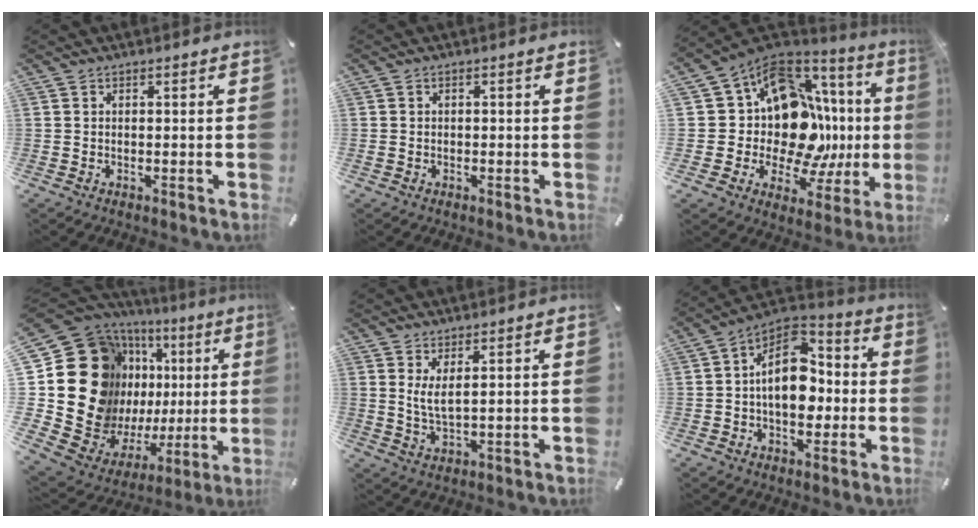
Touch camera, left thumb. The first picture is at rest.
{"total": 0.6, "force": [-0.2, 0.6, 0.2], "torque": [-0.002, 0.004, -0.004]}
{"total": 17.1, "force": [2.8, 12.9, 10.8], "torque": [-0.177, -0.072, 0.062]}
{"total": 27.2, "force": [4.9, 20.4, 17.2], "torque": [-0.276, -0.062, 0.131]}
{"total": 4.2, "force": [1.8, 1.0, 3.6], "torque": [-0.082, -0.006, 0.031]}
{"total": 14.2, "force": [-0.6, 9.8, 10.3], "torque": [-0.177, 0.002, -0.012]}